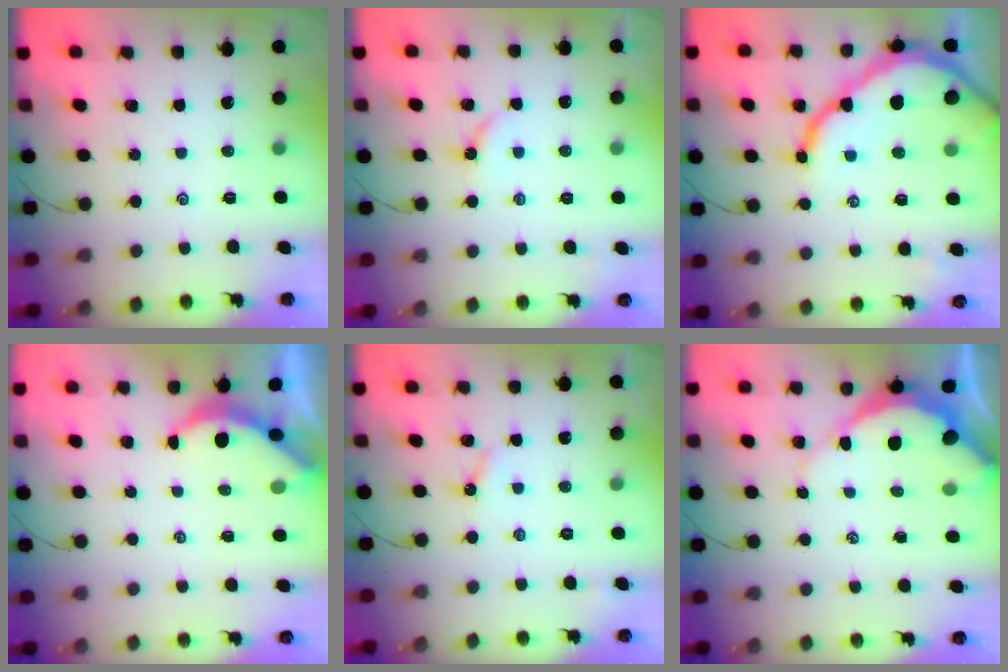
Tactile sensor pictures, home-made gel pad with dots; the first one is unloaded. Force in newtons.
{"total": 3.0, "press": 2.9, "slide": 0.5}
{"total": 16.4, "press": 16.3, "slide": 1.8}
{"total": 4.3, "press": 4.3, "slide": 0.5}
{"total": 3.2, "press": 3.2, "slide": 0.3}
{"total": 9.9, "press": 9.8, "slide": 1.1}